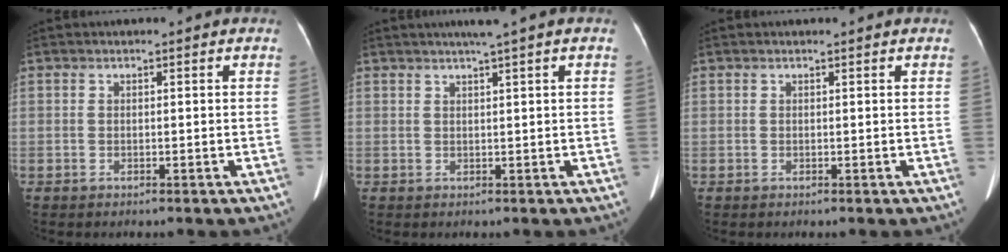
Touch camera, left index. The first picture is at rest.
{"total": 2.5, "force": [1.7, -0.5, 1.8], "torque": [-0.030, 0.005, 0.031]}
{"total": 0.0}